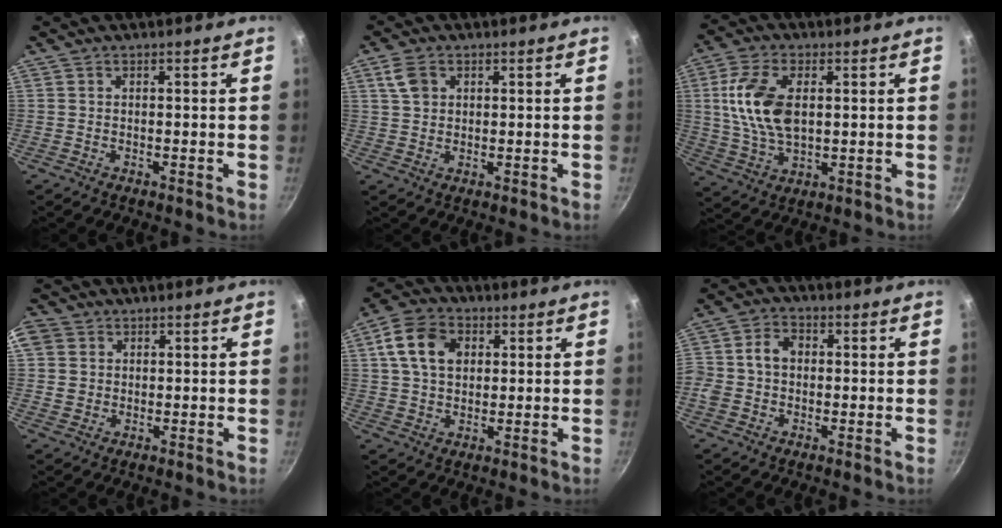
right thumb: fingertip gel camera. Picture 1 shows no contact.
{"total": 4.3, "force": [1.6, 3.1, 2.6], "torque": [-0.042, 0.000, 0.030]}
{"total": 12.7, "force": [2.1, 7.2, 10.3], "torque": [-0.192, -0.002, 0.039]}
{"total": 5.4, "force": [1.3, 4.9, 1.8], "torque": [-0.010, -0.005, 0.013]}
{"total": 10.4, "force": [2.9, 7.5, 6.6], "torque": [-0.110, 0.008, 0.039]}
{"total": 6.6, "force": [0.0, 5.4, 3.8], "torque": [-0.052, 0.017, -0.015]}